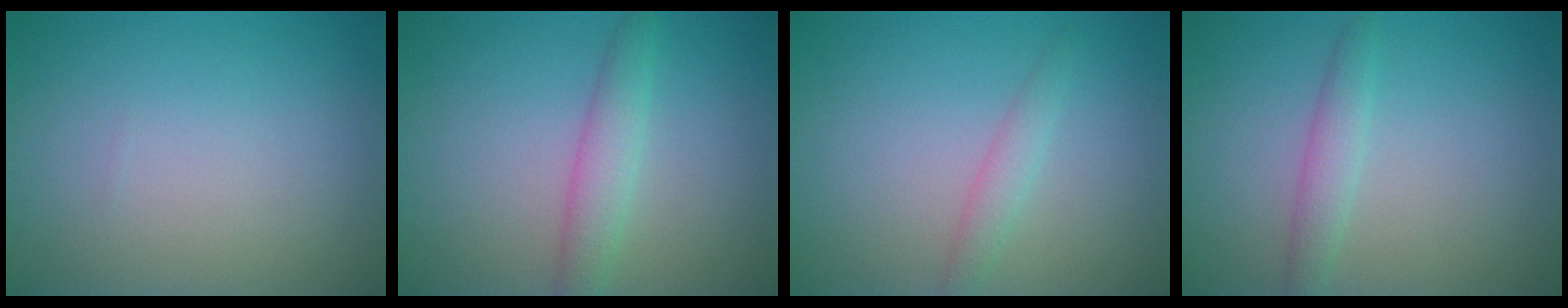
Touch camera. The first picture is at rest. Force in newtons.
{"total": 2.6, "press": 2.6, "slide": 0.0}
{"total": 1.6, "press": 1.6, "slide": 0.0}
{"total": 1.9, "press": 1.9, "slide": 0.1}